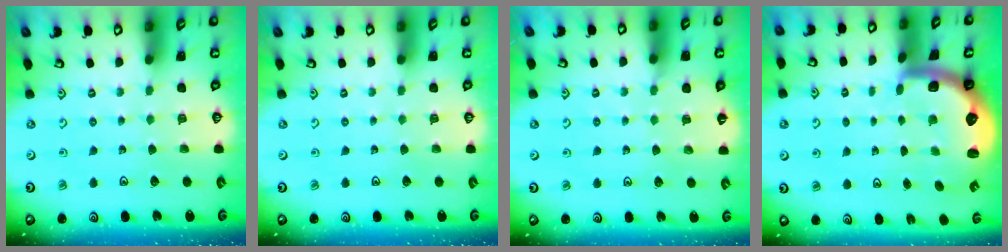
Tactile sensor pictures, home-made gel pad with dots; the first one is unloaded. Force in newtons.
{"total": 0.0}
{"total": 3.9, "press": 3.8, "slide": 0.5}
{"total": 2.8, "press": 2.5, "slide": 1.4}